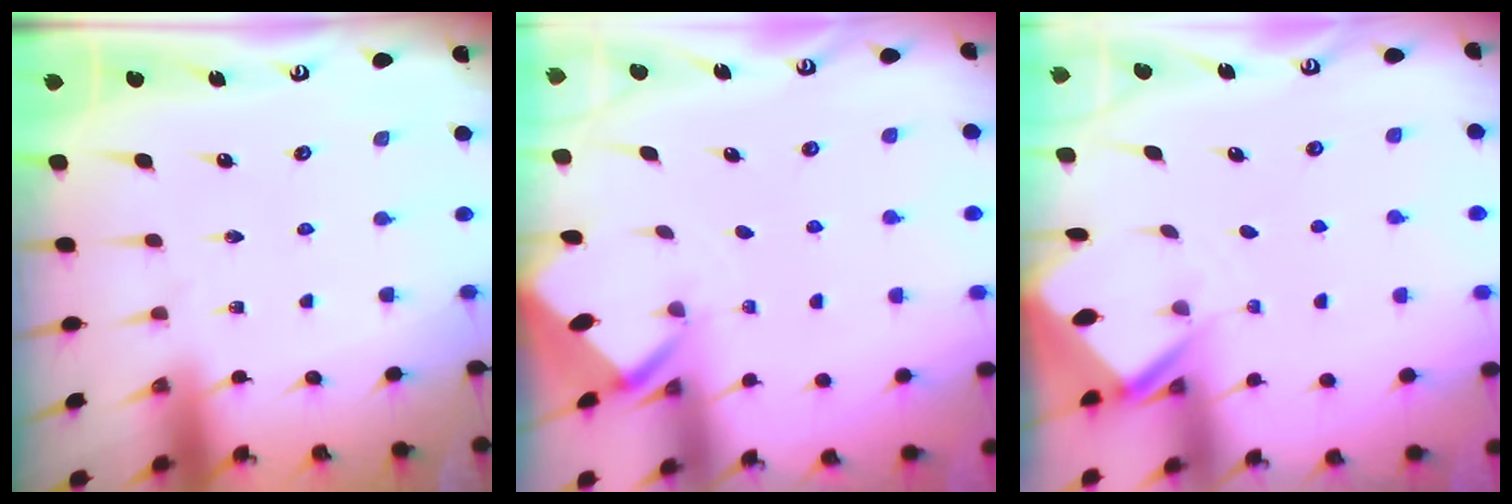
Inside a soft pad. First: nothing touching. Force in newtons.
{"total": 1.9, "press": 1.9, "slide": 0.1}
{"total": 2.4, "press": 2.4, "slide": 0.1}